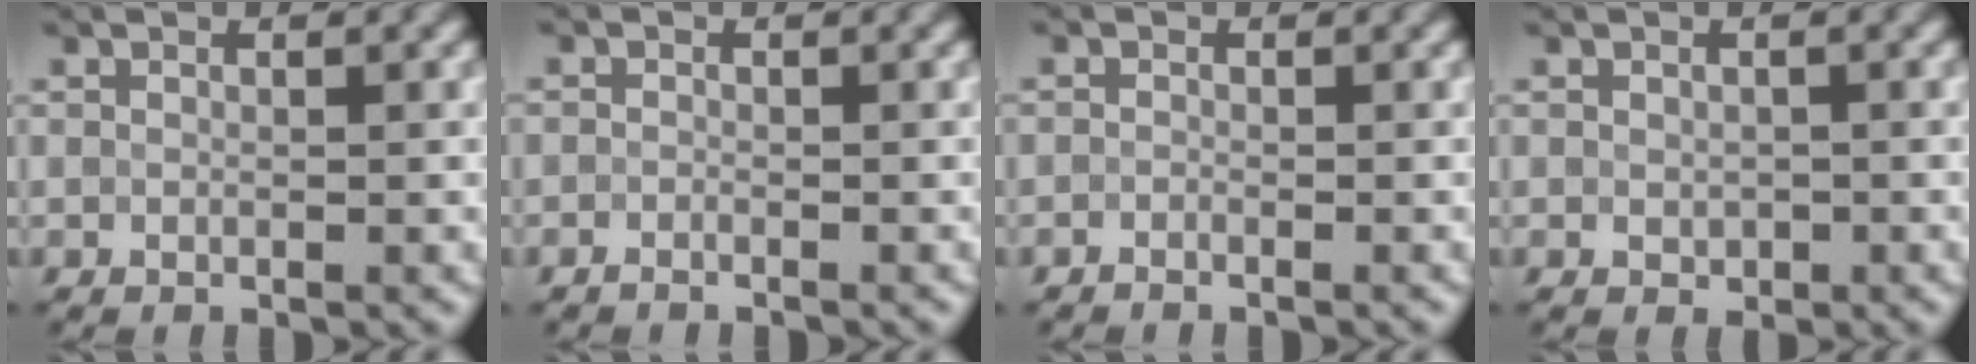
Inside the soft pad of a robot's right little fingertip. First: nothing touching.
{"total": 1.4, "force": [-1.1, 0.8, -0.4], "torque": [0.015, 0.000, -0.024]}
{"total": 1.1, "force": [-0.9, 0.6, -0.4], "torque": [0.012, -0.002, -0.019]}
{"total": 0.7, "force": [-0.1, 0.6, 0.4], "torque": [-0.006, -0.003, 0.002]}